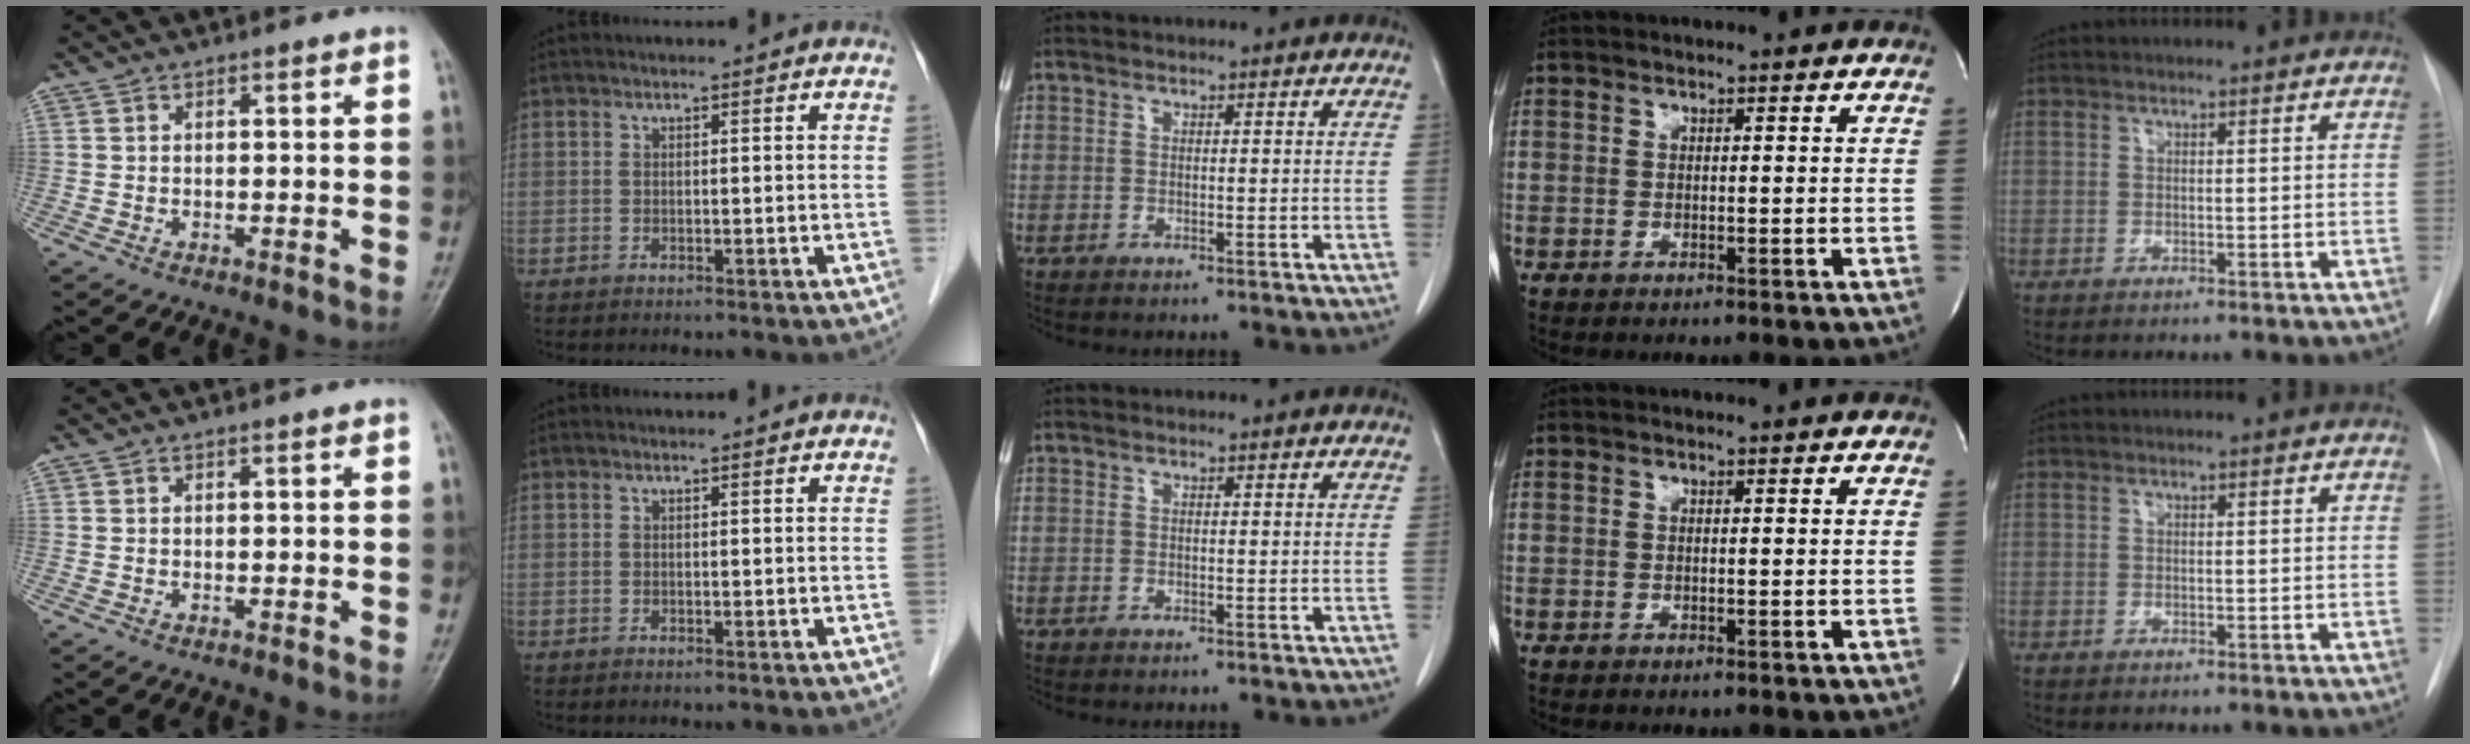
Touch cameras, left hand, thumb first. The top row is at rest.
{}